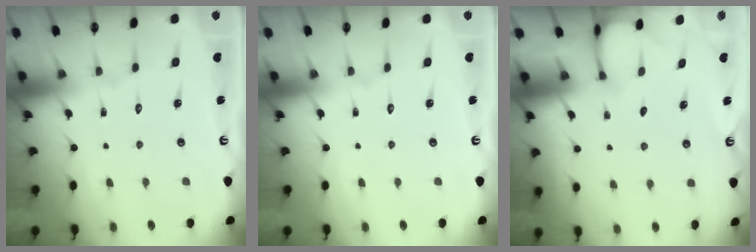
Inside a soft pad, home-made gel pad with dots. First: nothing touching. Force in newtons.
{"total": 0.0}
{"total": 2.6, "press": 2.6, "slide": 0.3}